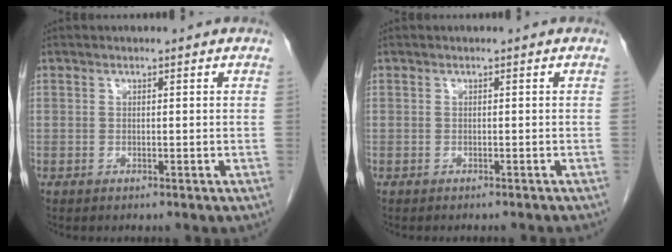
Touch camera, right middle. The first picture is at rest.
{"total": 2.3, "force": [-2.2, -0.2, 0.7], "torque": [-0.012, -0.004, -0.025]}